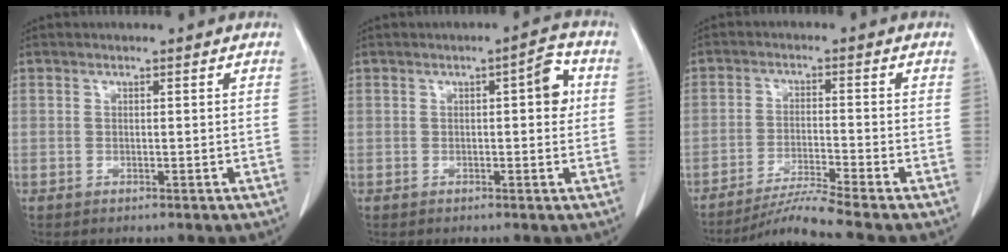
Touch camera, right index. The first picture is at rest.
{"total": 4.2, "force": [0.8, 1.2, 3.9], "torque": [-0.045, 0.009, 0.004]}
{"total": 6.1, "force": [-5.2, -2.7, 1.8], "torque": [-0.035, -0.024, -0.098]}